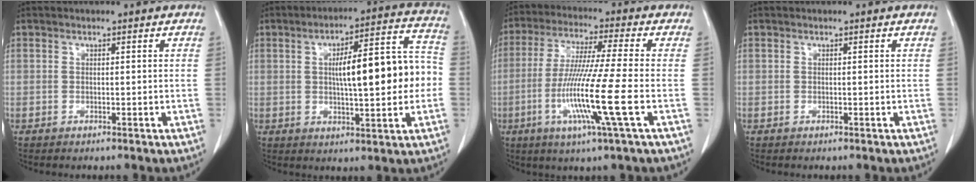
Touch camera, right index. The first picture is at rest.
{"total": 14.1, "force": [-0.1, 3.2, 13.7], "torque": [-0.198, 0.035, 0.003]}
{"total": 13.3, "force": [-3.8, -1.3, 12.7], "torque": [-0.253, -0.027, -0.078]}
{"total": 0.0}